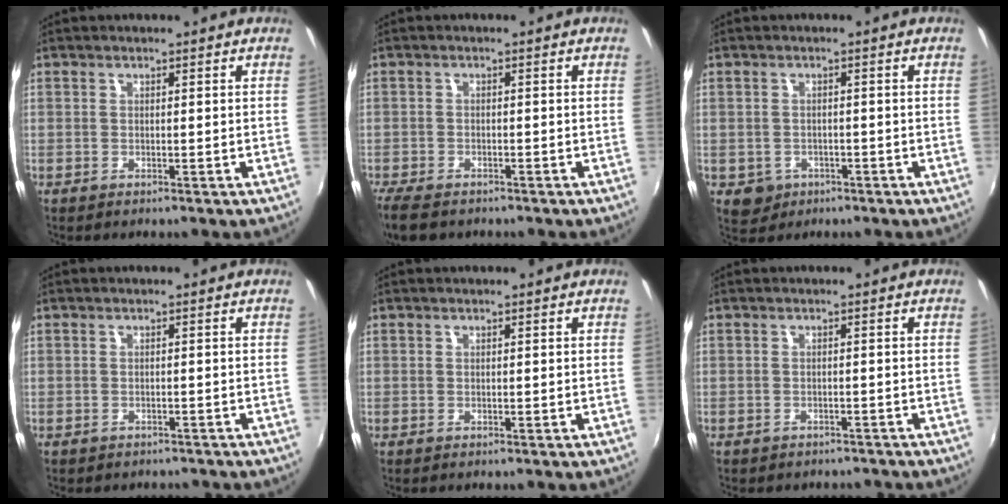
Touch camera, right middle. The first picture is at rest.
{"total": 5.9, "force": [-4.8, 2.1, 2.7], "torque": [-0.076, -0.027, -0.093]}
{"total": 4.0, "force": [-1.4, 3.5, 1.1], "torque": [-0.030, -0.001, -0.014]}
{"total": 2.0, "force": [-1.5, 1.3, 0.3], "torque": [-0.012, -0.002, -0.019]}
{"total": 0.0}
{"total": 3.3, "force": [-2.6, 1.8, 0.7], "torque": [-0.016, -0.001, -0.032]}